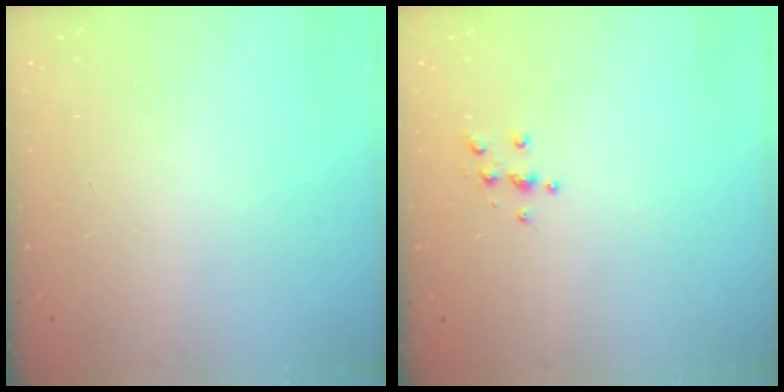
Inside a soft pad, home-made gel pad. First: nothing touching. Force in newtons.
{"total": 4.4, "press": 4.4, "slide": 0.4}